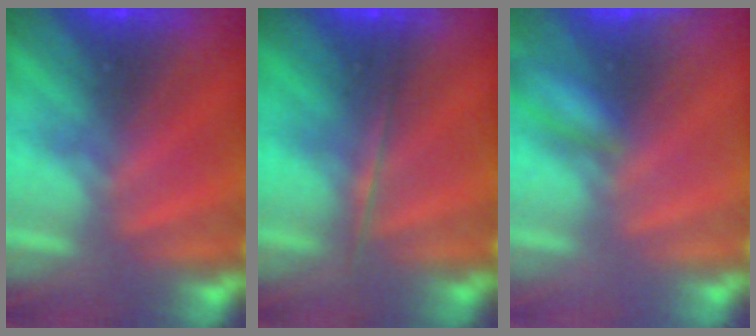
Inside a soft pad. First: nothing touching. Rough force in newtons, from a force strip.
{"total": 1.7}
{"total": 2.1}